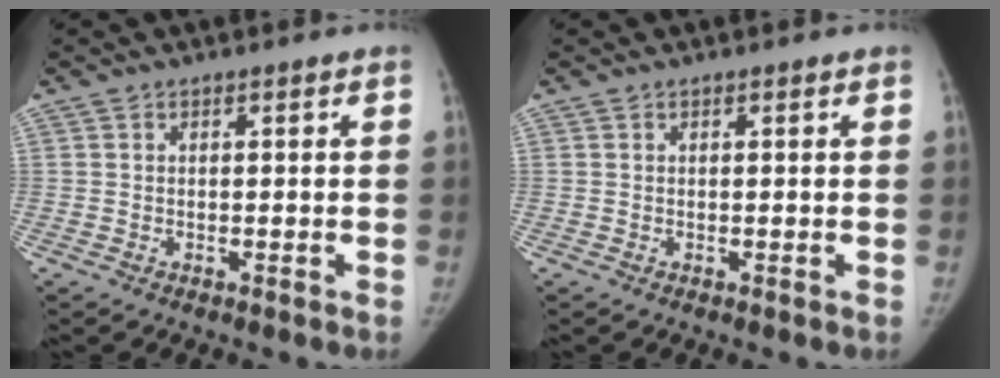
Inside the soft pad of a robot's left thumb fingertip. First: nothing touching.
{"total": 0.0}